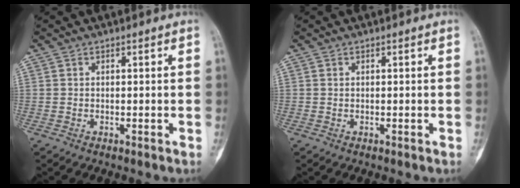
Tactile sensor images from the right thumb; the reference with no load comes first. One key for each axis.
{"total": 0.0}